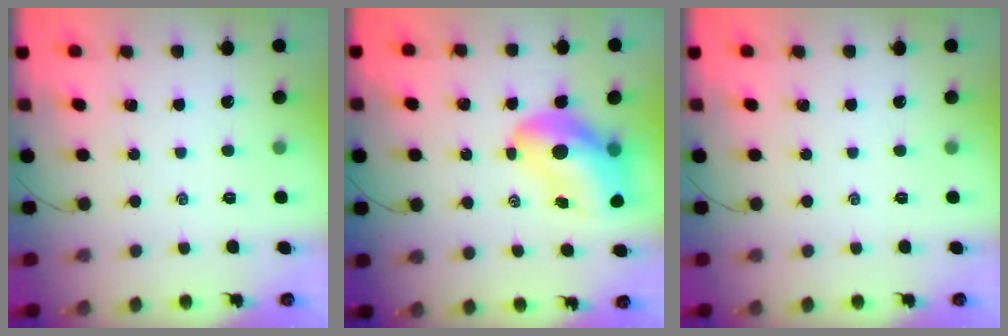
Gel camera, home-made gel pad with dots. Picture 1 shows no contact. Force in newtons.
{"total": 13.2, "press": 12.7, "slide": 3.7}
{"total": 0.0}